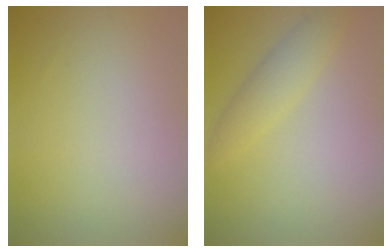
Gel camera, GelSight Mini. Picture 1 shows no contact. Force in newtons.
{"total": 2.5, "press": 2.5, "slide": 0.2}